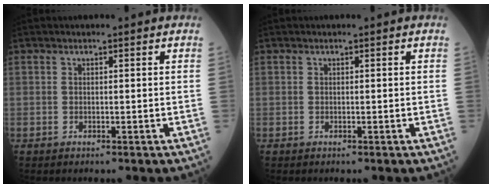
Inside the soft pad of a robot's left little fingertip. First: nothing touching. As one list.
[{"total": 0.0}]